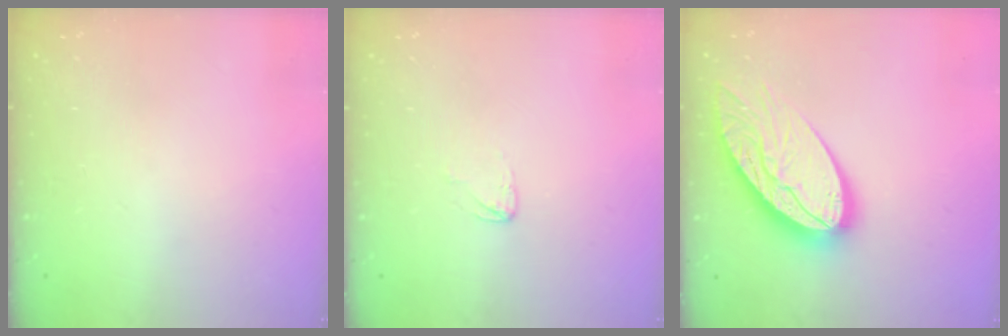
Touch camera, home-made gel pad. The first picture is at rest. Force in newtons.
{"total": 2.0, "press": 2.0, "slide": 0.1}
{"total": 22.0, "press": 21.9, "slide": 1.9}